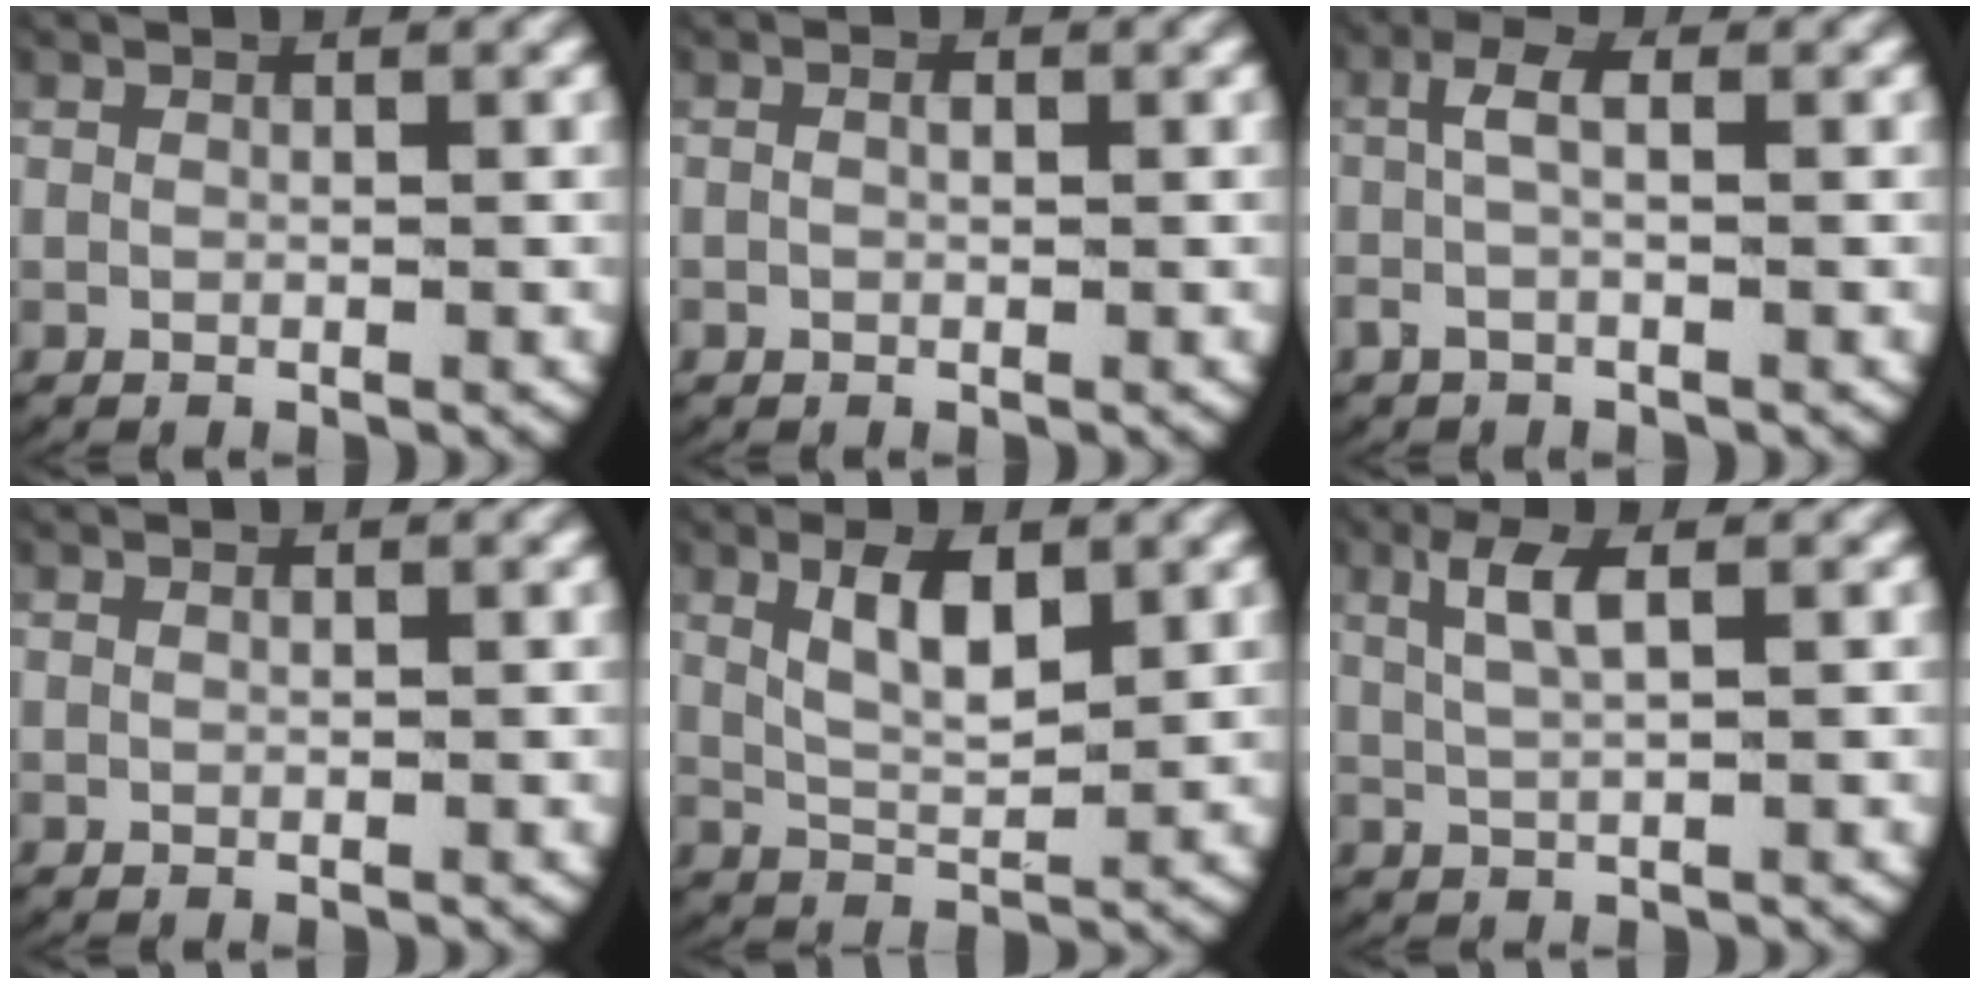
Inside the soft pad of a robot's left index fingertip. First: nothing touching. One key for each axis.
{"total": 0.9, "fx": 0.0, "fy": 0.5, "fz": 0.6, "tx": -0.014, "ty": -0.006, "tz": 0.004}
{"total": 3.0, "fx": -0.1, "fy": 1.2, "fz": 2.8, "tx": -0.067, "ty": 0.003, "tz": -0.005}
{"total": 0.0}
{"total": 4.4, "fx": 1.5, "fy": 2.1, "fz": 3.6, "tx": -0.071, "ty": -0.012, "tz": 0.034}
{"total": 3.1, "fx": 1.2, "fy": 0.9, "fz": 2.7, "tx": -0.059, "ty": 0.005, "tz": 0.024}